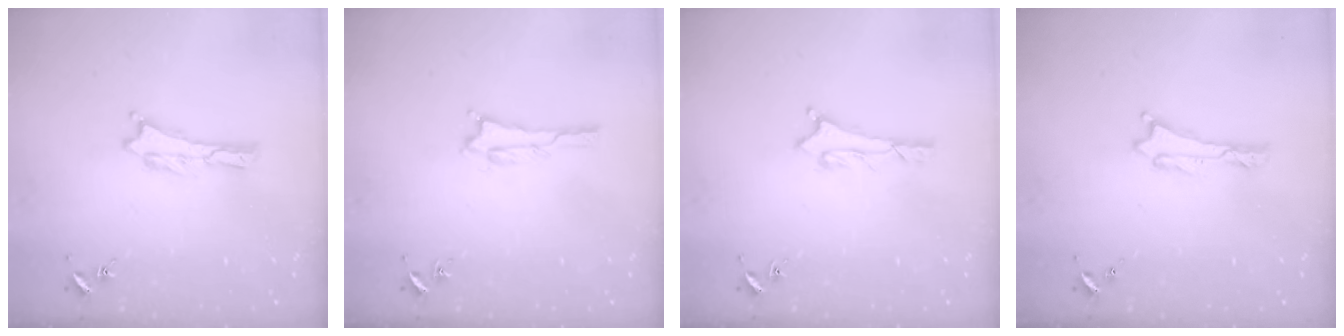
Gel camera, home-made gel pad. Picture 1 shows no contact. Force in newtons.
{"total": 1.1, "press": 1.1, "slide": 0.1}
{"total": 0.7, "press": 0.7, "slide": 0.2}
{"total": 0.0}